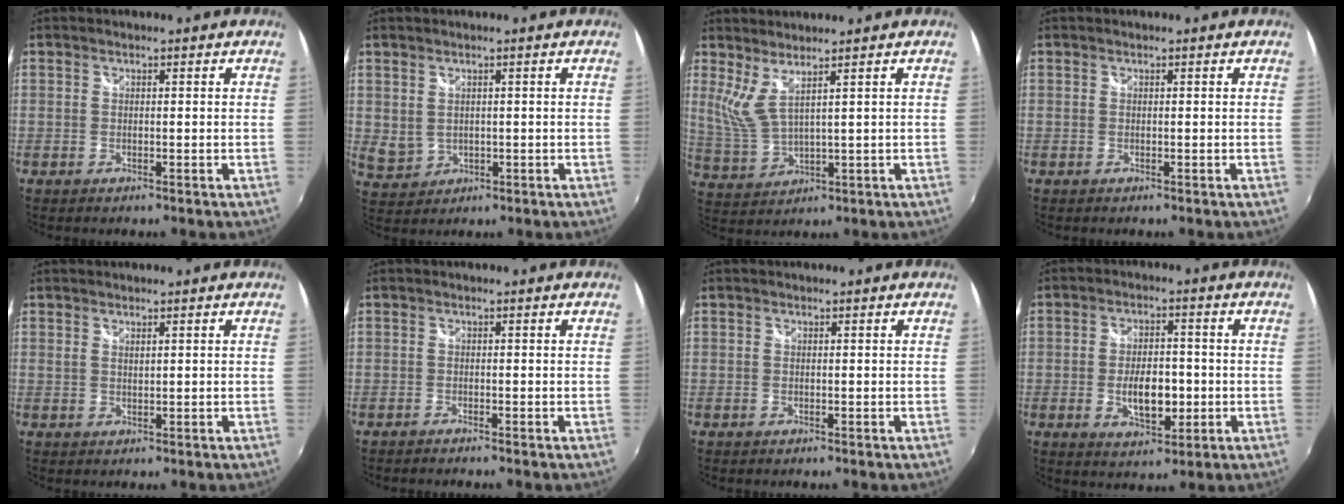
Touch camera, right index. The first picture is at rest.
{"total": 3.5, "force": [1.0, 2.7, 2.0], "torque": [-0.039, -0.002, 0.032]}
{"total": 4.8, "force": [3.3, 0.3, 3.4], "torque": [-0.074, -0.011, 0.077]}
{"total": 0.0}
{"total": 1.1, "force": [0.9, 0.2, 0.6], "torque": [-0.010, -0.001, 0.015]}
{"total": 1.0, "force": [-0.9, 0.1, 0.2], "torque": [-0.007, -0.007, -0.019]}
{"total": 0.0}
{"total": 8.6, "force": [-1.7, 3.8, 7.6], "torque": [-0.143, -0.005, -0.025]}